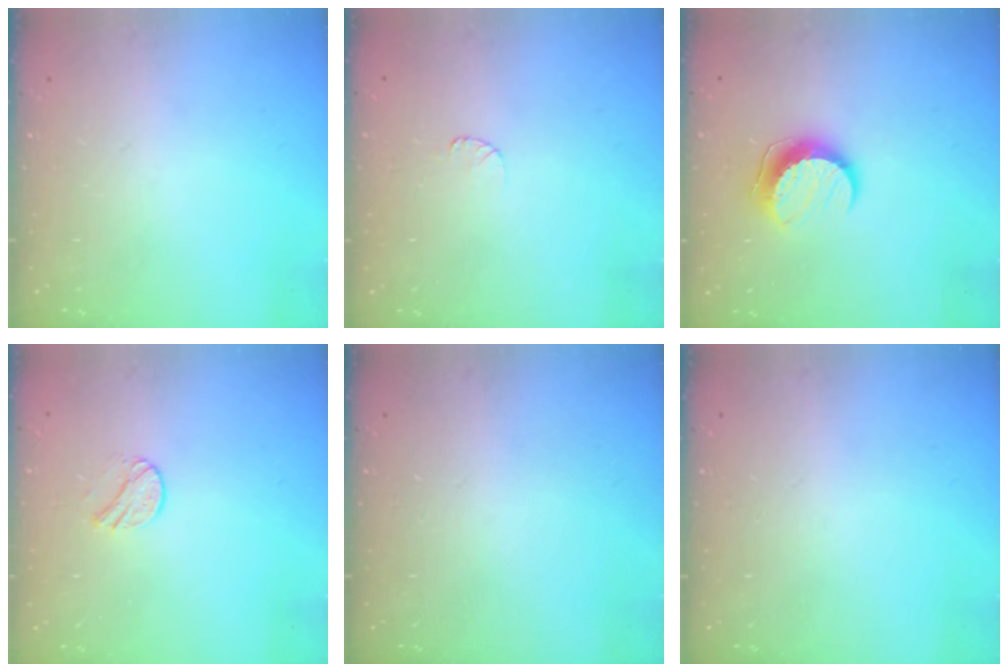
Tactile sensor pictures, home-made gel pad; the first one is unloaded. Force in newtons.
{"total": 3.3, "press": 3.2, "slide": 0.4}
{"total": 9.7, "press": 9.7, "slide": 0.5}
{"total": 7.2, "press": 7.1, "slide": 0.5}
{"total": 0.0}
{"total": 0.0}